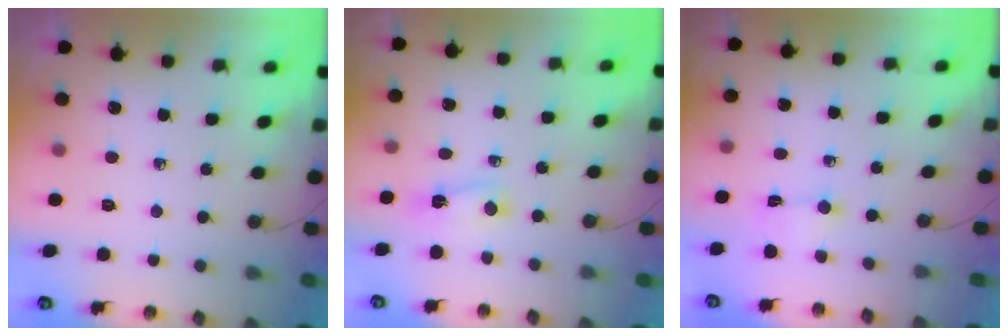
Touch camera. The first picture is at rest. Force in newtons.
{"total": 2.6, "press": 2.6, "slide": 0.6}
{"total": 1.2, "press": 1.0, "slide": 0.6}